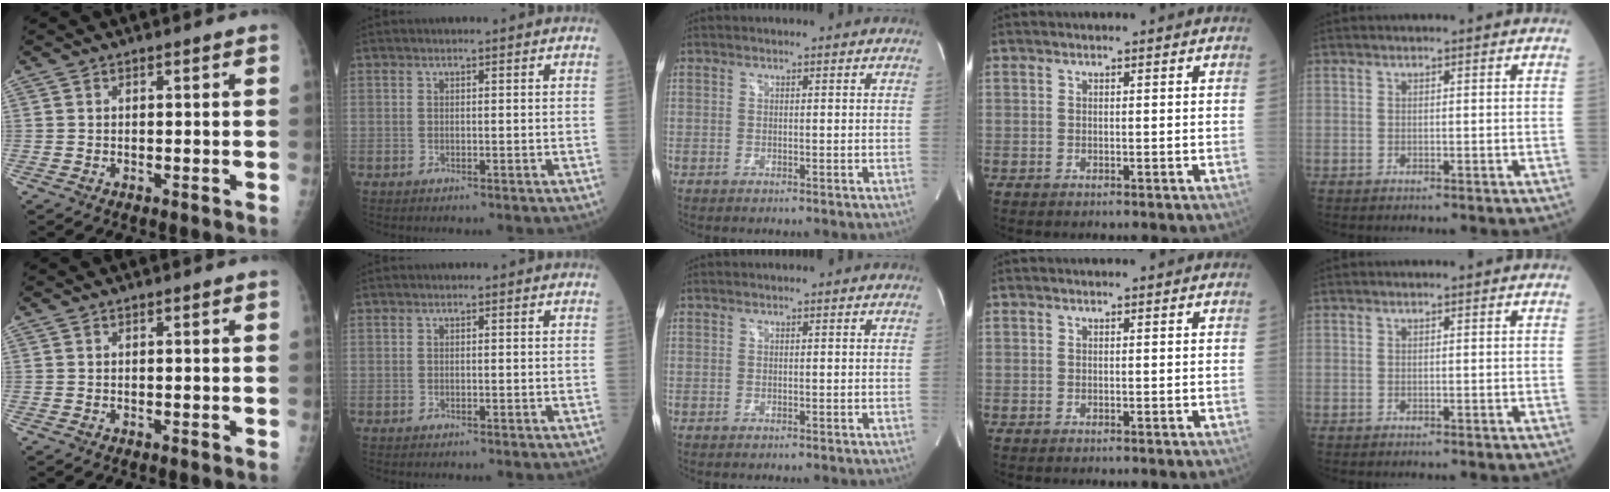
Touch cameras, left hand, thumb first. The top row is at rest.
{}